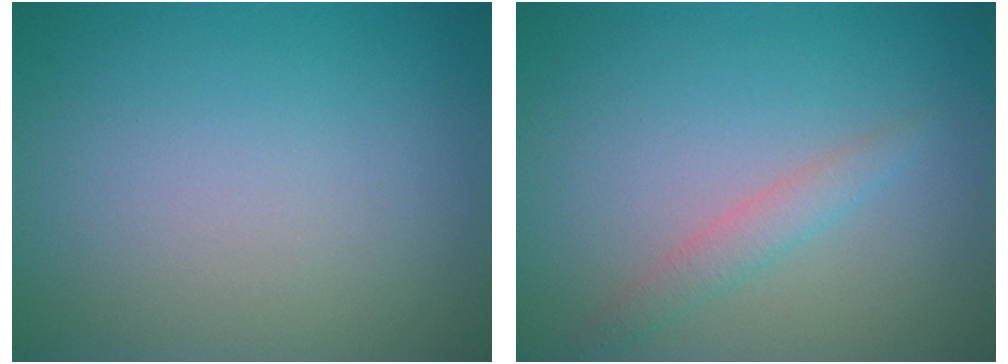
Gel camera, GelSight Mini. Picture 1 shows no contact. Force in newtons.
{"total": 1.6, "press": 1.6, "slide": 0.0}